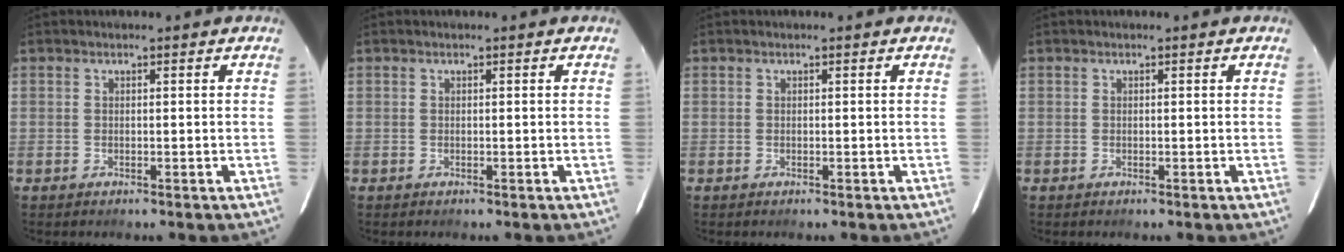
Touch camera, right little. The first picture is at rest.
{"total": 0.0}
{"total": 0.0}
{"total": 0.0}